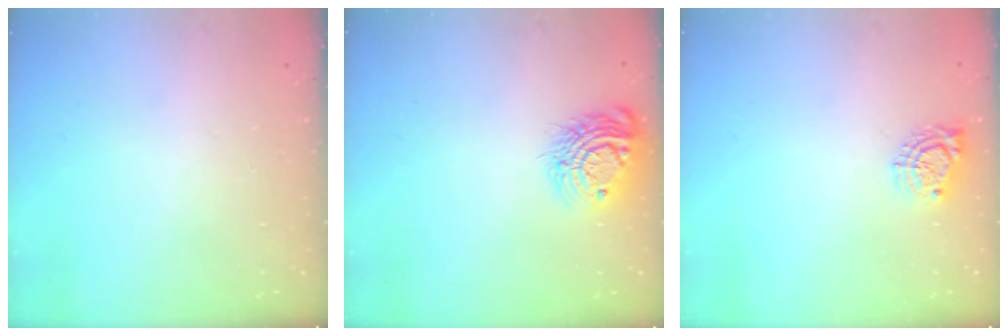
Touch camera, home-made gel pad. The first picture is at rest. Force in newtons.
{"total": 13.3, "press": 13.3, "slide": 0.9}
{"total": 7.9, "press": 7.9, "slide": 0.4}